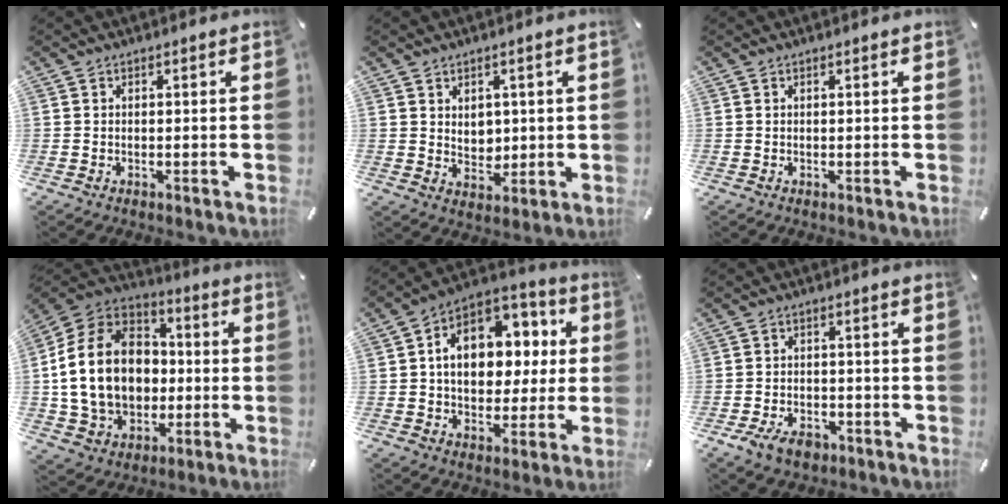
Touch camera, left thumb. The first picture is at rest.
{"total": 4.5, "force": [1.7, 4.0, 1.1], "torque": [0.000, -0.012, 0.027]}
{"total": 0.0}
{"total": 19.4, "force": [-1.2, 15.7, 11.4], "torque": [-0.250, 0.016, -0.016]}
{"total": 14.1, "force": [1.5, 11.1, 8.7], "torque": [-0.140, -0.009, 0.030]}
{"total": 5.8, "force": [-3.3, 3.5, 3.2], "torque": [-0.075, 0.013, -0.063]}